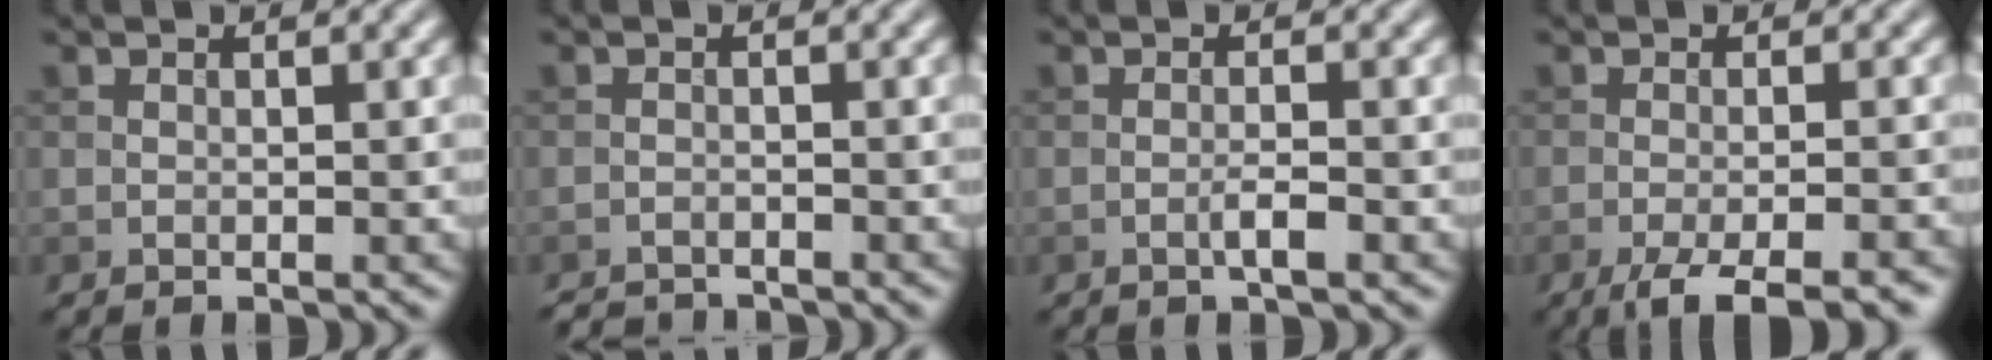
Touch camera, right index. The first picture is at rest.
{"total": 2.9, "force": [-2.8, 0.3, 0.3], "torque": [-0.009, -0.007, -0.049]}
{"total": 1.6, "force": [-0.7, 0.1, 1.4], "torque": [-0.025, 0.003, -0.016]}
{"total": 5.6, "force": [-3.7, 1.2, 4.0], "torque": [-0.058, -0.004, -0.063]}